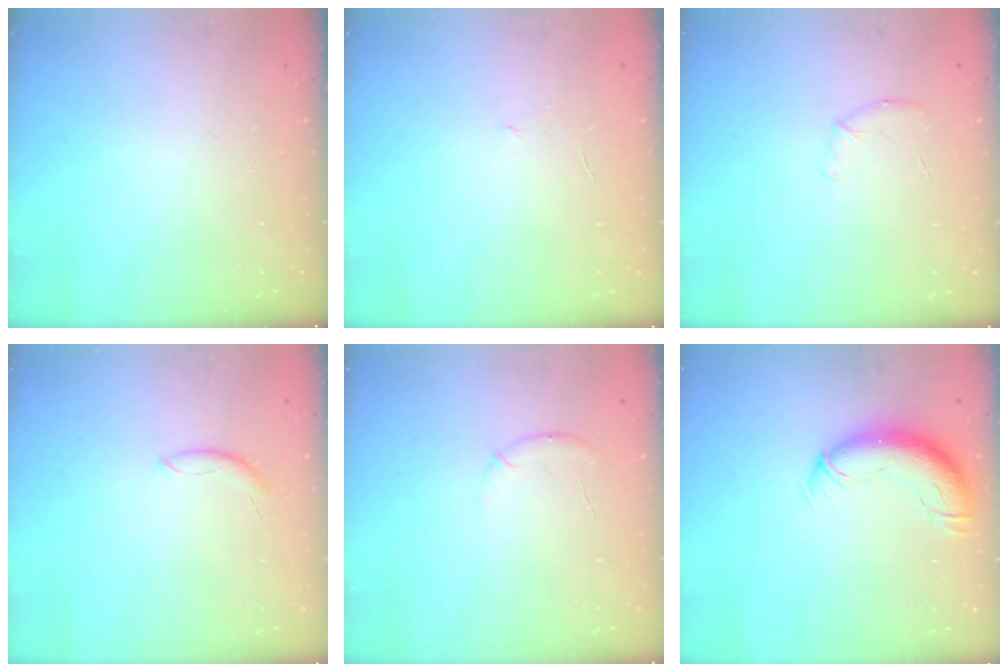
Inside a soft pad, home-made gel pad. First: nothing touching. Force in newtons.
{"total": 3.6, "press": 3.5, "slide": 0.9}
{"total": 5.5, "press": 5.3, "slide": 1.4}
{"total": 5.8, "press": 5.7, "slide": 0.7}
{"total": 5.8, "press": 5.4, "slide": 2.2}
{"total": 12.1, "press": 11.7, "slide": 3.1}